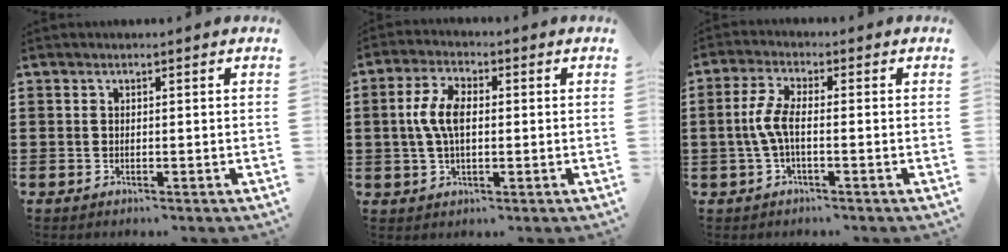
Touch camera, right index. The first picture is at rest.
{"total": 6.3, "force": [0.3, 3.1, 5.5], "torque": [-0.127, 0.005, -0.004]}
{"total": 4.6, "force": [-0.8, 1.5, 4.3], "torque": [-0.113, -0.008, -0.026]}